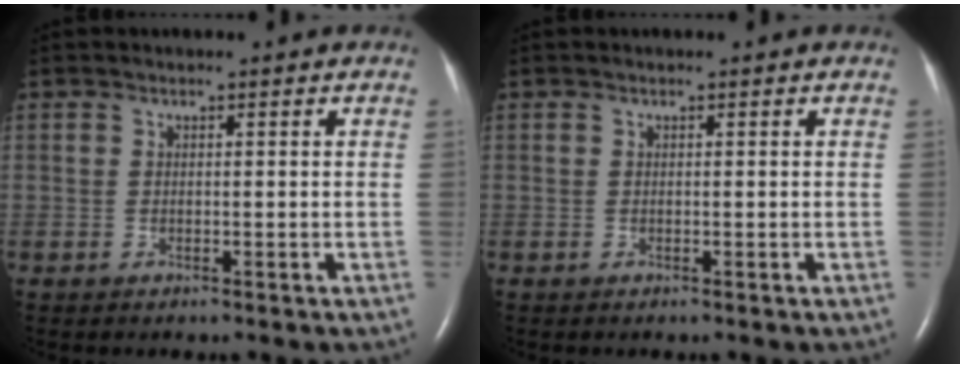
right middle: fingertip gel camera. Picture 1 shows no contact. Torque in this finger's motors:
{"motor_torque": [0.00, 0.00, 0.00, 0.00]}